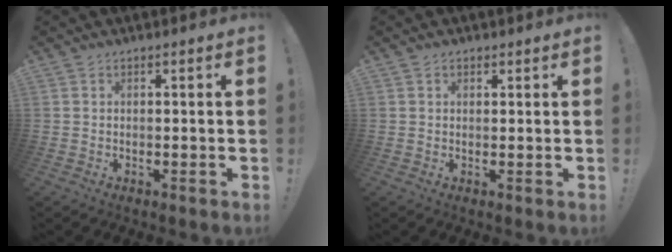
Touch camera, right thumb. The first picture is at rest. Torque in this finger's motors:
{"motor_torque": [-0.09, -0.20, -0.19, 0.07, 0.04]}